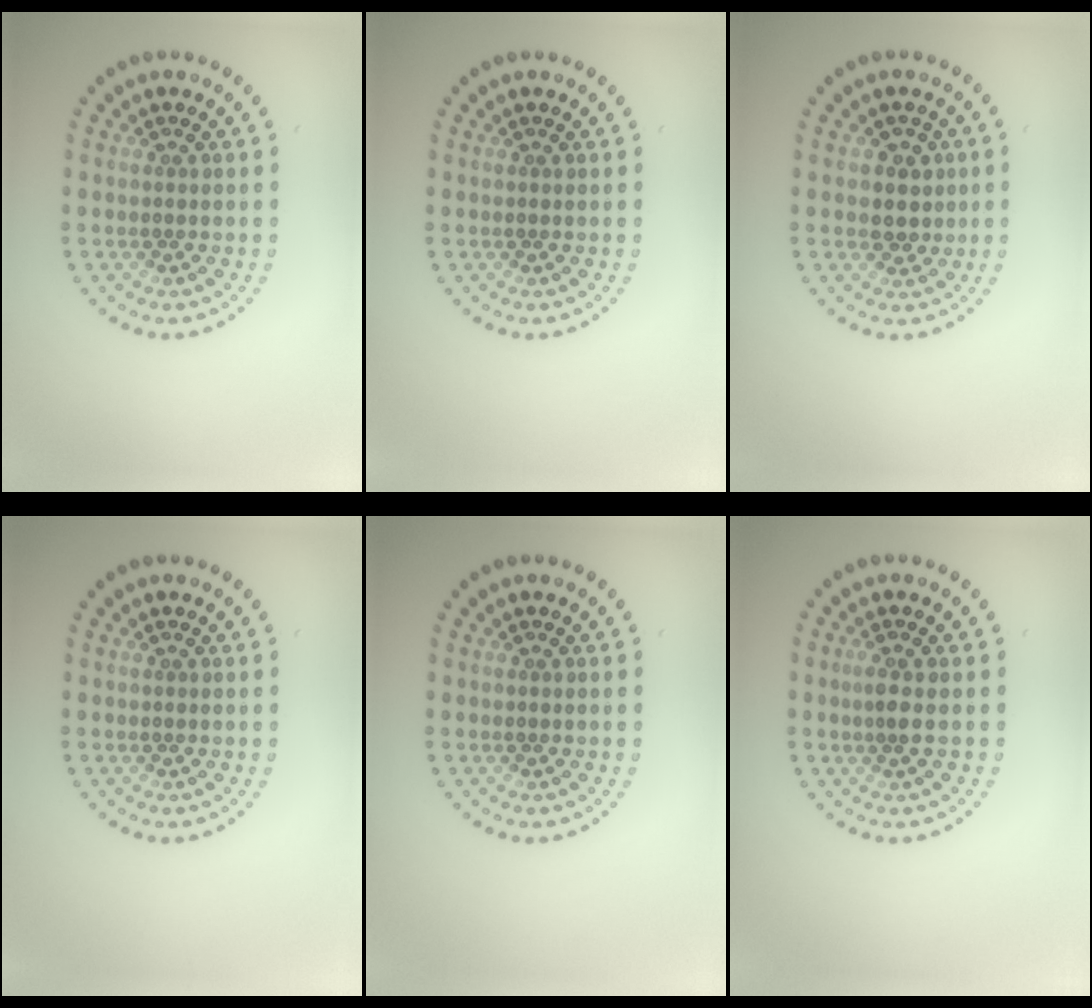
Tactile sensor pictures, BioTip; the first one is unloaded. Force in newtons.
{"total": 0.0}
{"total": 2.2, "press": 2.0, "slide": 1.0}
{"total": 0.0}
{"total": 0.0}
{"total": 1.6, "press": 1.3, "slide": 0.9}